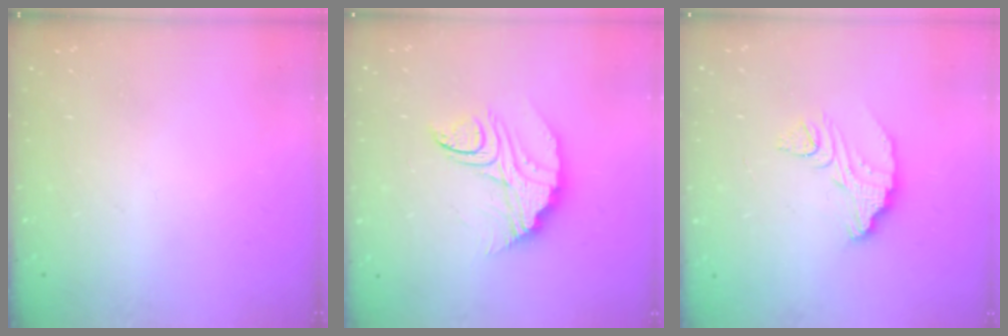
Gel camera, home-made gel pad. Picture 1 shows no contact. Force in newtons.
{"total": 12.0, "press": 11.9, "slide": 0.8}
{"total": 10.0, "press": 10.0, "slide": 0.7}